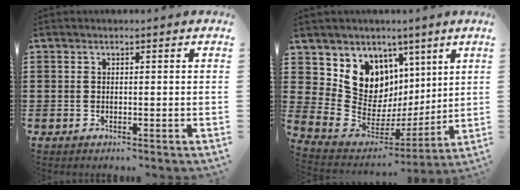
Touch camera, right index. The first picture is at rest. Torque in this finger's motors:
{"motor_torque": [1.12, 1.02, 0.58, 0.14]}